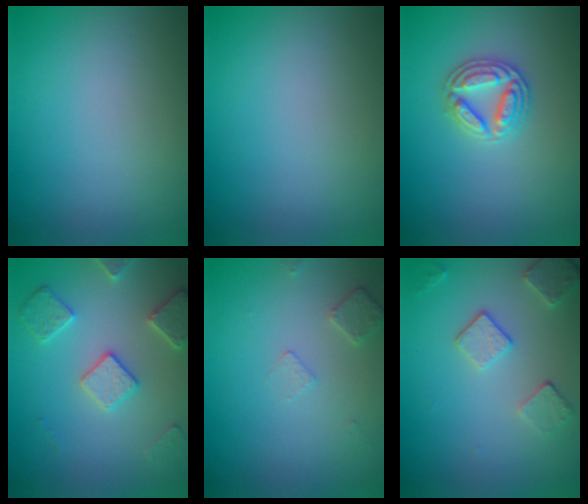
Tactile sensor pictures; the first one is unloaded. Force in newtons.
{"total": 0.0}
{"total": 2.9, "press": 2.9, "slide": 0.2}
{"total": 3.7, "press": 3.4, "slide": 1.5}
{"total": 1.5, "press": 1.4, "slide": 0.3}
{"total": 2.6, "press": 2.5, "slide": 0.8}